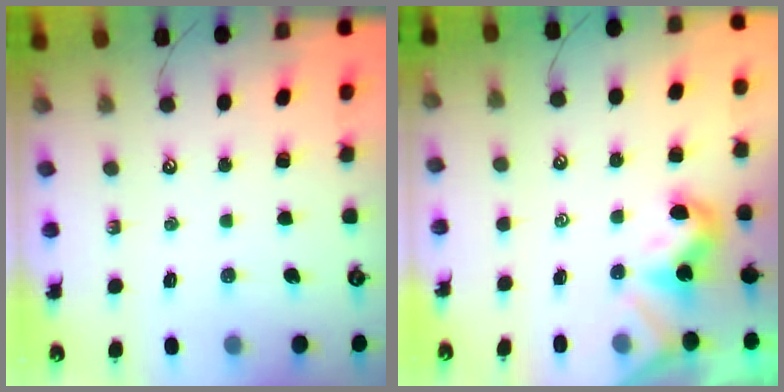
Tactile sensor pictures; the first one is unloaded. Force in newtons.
{"total": 1.8, "press": 1.8, "slide": 0.5}